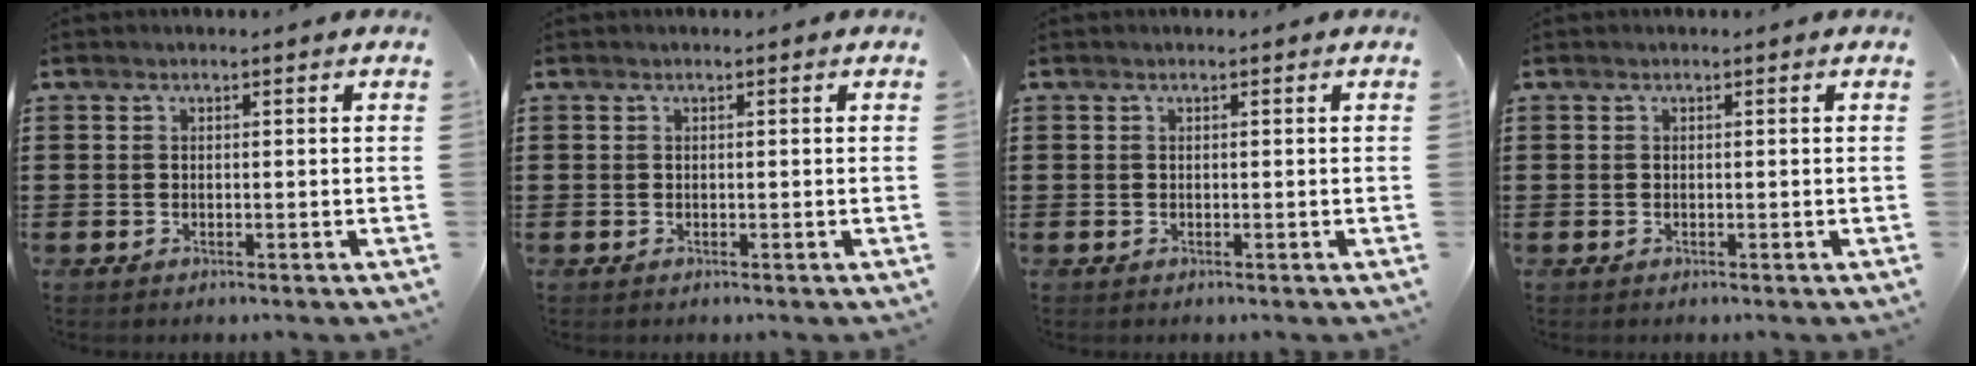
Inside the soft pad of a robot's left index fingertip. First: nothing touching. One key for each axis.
{"total": 0.0}
{"total": 0.0}
{"total": 0.0}